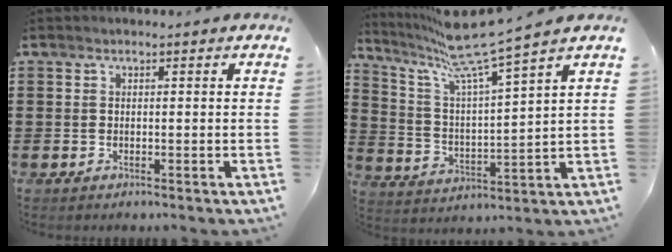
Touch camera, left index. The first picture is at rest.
{"total": 10.0, "force": [8.0, -0.2, 6.1], "torque": [-0.146, -0.047, 0.131]}